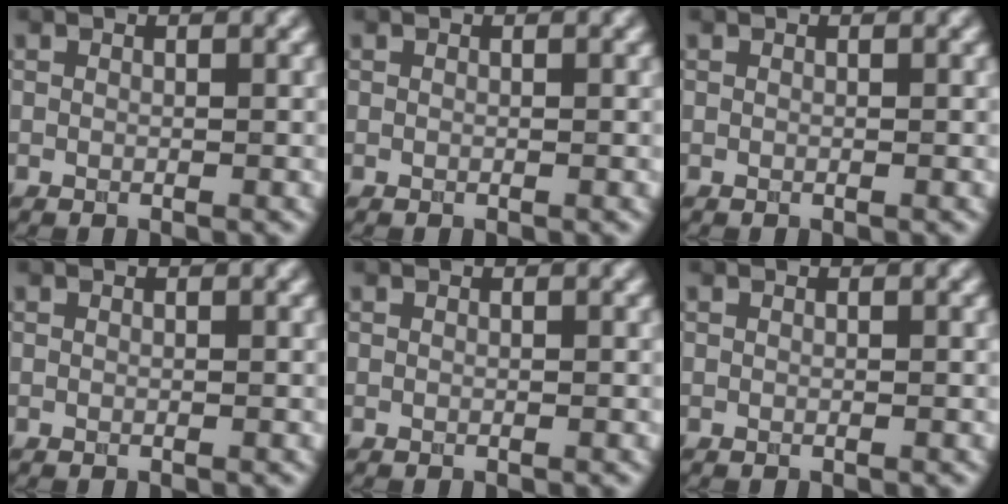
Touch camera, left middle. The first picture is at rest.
{"total": 0.0}
{"total": 0.0}
{"total": 0.0}
{"total": 0.0}
{"total": 0.0}